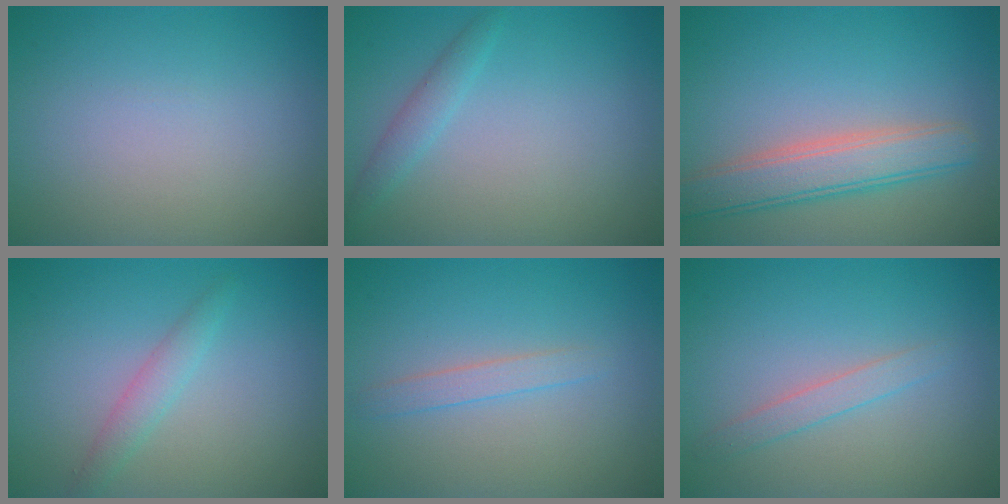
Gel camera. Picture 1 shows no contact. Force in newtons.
{"total": 1.5, "press": 1.5, "slide": 0.1}
{"total": 4.7, "press": 4.7, "slide": 0.4}
{"total": 1.7, "press": 1.7, "slide": 0.1}
{"total": 1.4, "press": 1.4, "slide": 0.0}
{"total": 1.5, "press": 1.5, "slide": 0.1}